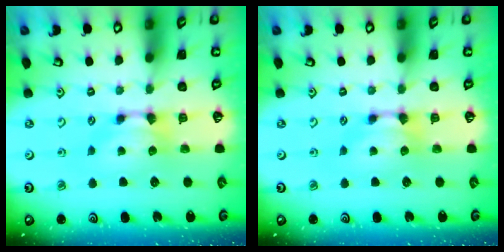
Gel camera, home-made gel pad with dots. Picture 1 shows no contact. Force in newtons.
{"total": 0.0}